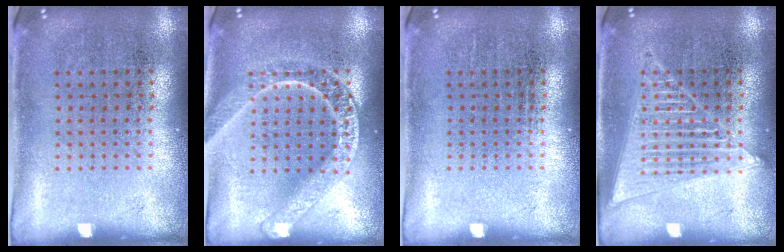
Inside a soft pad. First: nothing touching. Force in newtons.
{"total": 3.2, "press": 3.1, "slide": 0.4}
{"total": 0.0}
{"total": 2.9, "press": 2.9, "slide": 0.3}